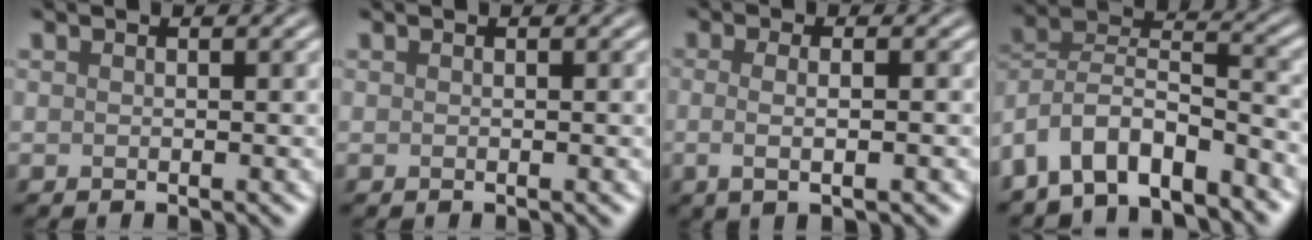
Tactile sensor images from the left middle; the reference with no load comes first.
{"total": 0.0}
{"total": 3.0, "force": [-0.3, 1.0, 2.8], "torque": [-0.044, -0.006, -0.009]}
{"total": 8.0, "force": [-5.7, 3.4, 4.3], "torque": [-0.070, 0.004, -0.115]}